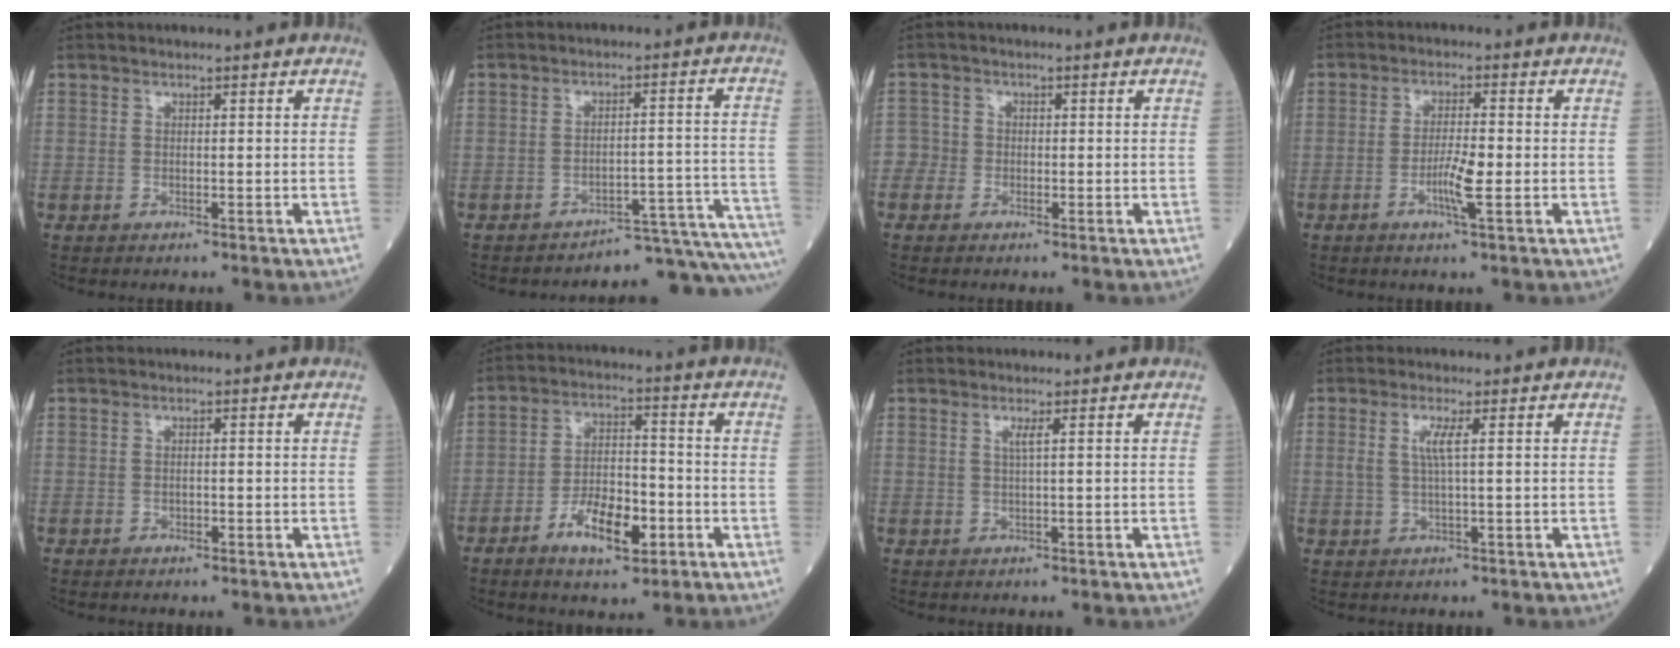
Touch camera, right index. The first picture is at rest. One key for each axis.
{"total": 13.6, "fx": -13.5, "fy": -0.4, "fz": 1.3, "tx": 0.019, "ty": 0.044, "tz": -0.166}
{"total": 2.4, "fx": -1.0, "fy": 2.2, "fz": -0.1, "tx": 0.012, "ty": 0.009, "tz": -0.029}
{"total": 4.4, "fx": -1.4, "fy": 0.2, "fz": 4.2, "tx": -0.082, "ty": -0.004, "tz": -0.027}
{"total": 0.5, "fx": -0.3, "fy": 0.4, "fz": 0.2, "tx": -0.005, "ty": 0.002, "tz": -0.005}
{"total": 8.8, "fx": -4.2, "fy": 3.5, "fz": 6.9, "tx": -0.130, "ty": 0.007, "tz": -0.071}
{"total": 1.1, "fx": 0.5, "fy": -0.3, "fz": 1.0, "tx": -0.026, "ty": -0.003, "tz": 0.009}
{"total": 2.8, "fx": 0.7, "fy": -0.1, "fz": 2.7, "tx": -0.063, "ty": 0.000, "tz": 0.014}